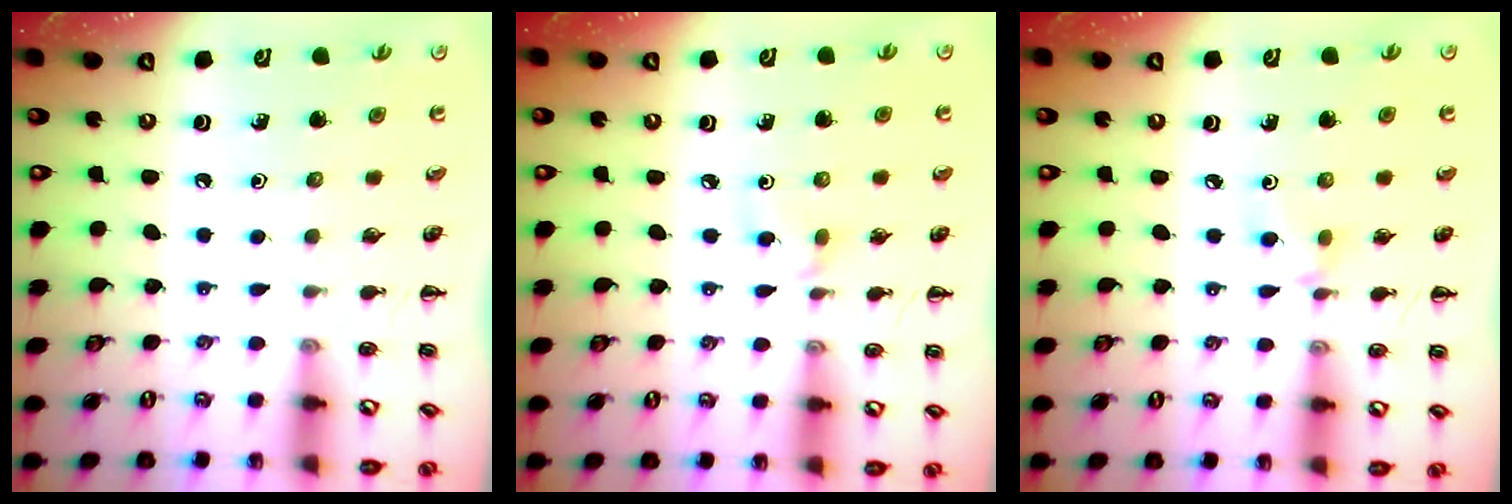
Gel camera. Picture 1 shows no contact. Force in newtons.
{"total": 4.4, "press": 4.2, "slide": 1.5}
{"total": 3.5, "press": 3.3, "slide": 1.2}